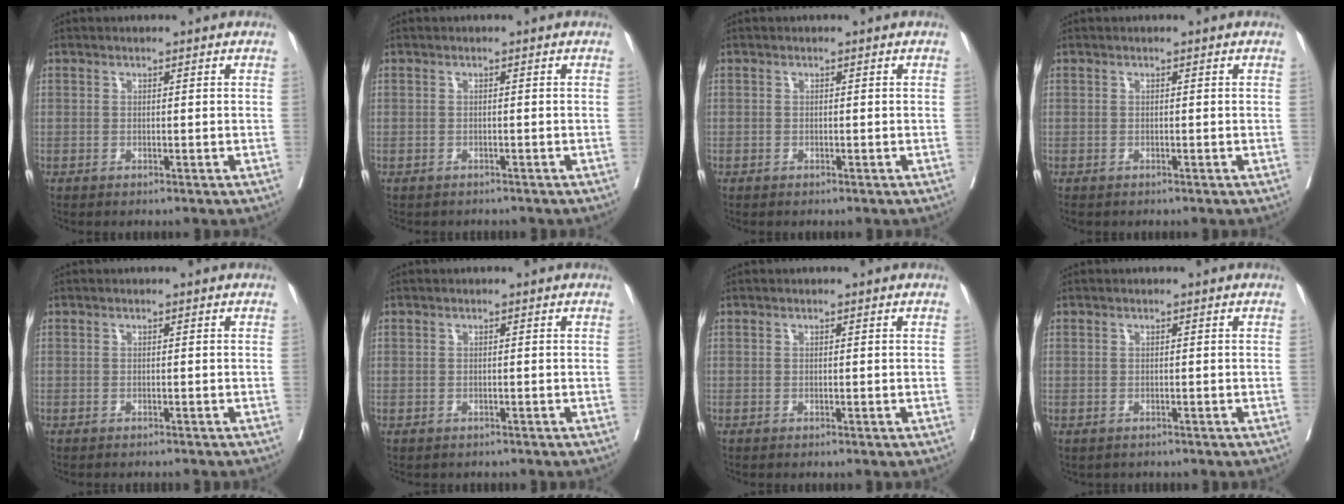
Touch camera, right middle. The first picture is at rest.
{"total": 2.3, "force": [-2.0, 1.2, 0.1], "torque": [-0.011, 0.001, -0.030]}
{"total": 0.7, "force": [-0.3, 0.6, -0.1], "torque": [0.004, 0.007, -0.008]}
{"total": 1.1, "force": [-0.9, 0.6, 0.3], "torque": [-0.008, -0.001, -0.014]}
{"total": 2.4, "force": [-2.3, 0.2, 0.6], "torque": [-0.008, -0.005, -0.028]}
{"total": 1.0, "force": [-0.6, 0.8, -0.1], "torque": [-0.008, 0.004, -0.008]}
{"total": 0.0}
{"total": 0.8, "force": [-0.6, 0.5, 0.0], "torque": [-0.008, 0.001, -0.009]}